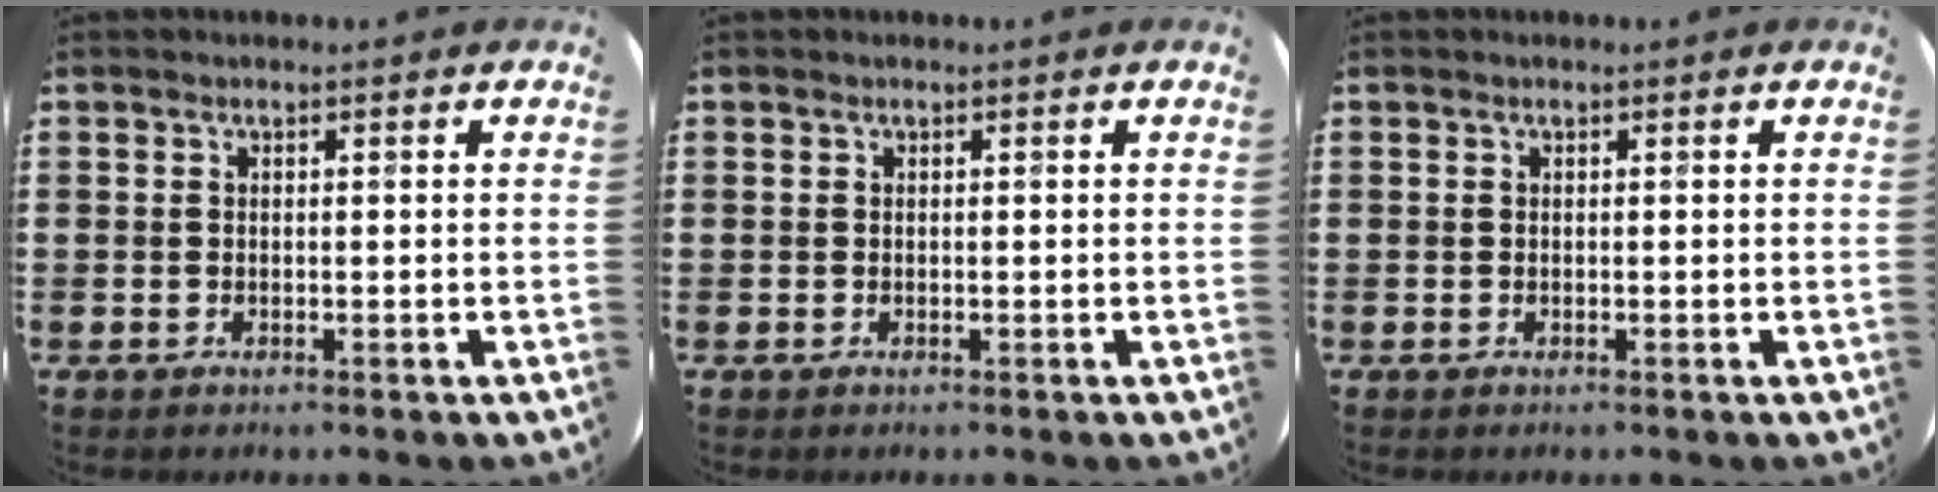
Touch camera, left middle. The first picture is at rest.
{"total": 0.0}
{"total": 0.0}